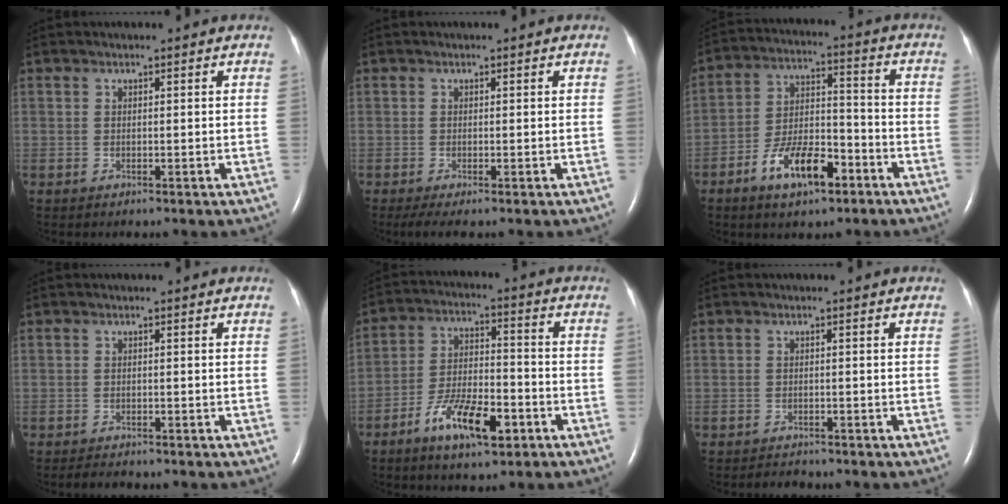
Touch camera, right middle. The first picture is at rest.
{"total": 2.0, "force": [-1.3, 0.2, 1.5], "torque": [-0.034, -0.010, -0.027]}
{"total": 10.7, "force": [-6.0, 4.1, 7.8], "torque": [-0.153, 0.011, -0.102]}
{"total": 1.5, "force": [-1.4, 0.4, 0.4], "torque": [-0.015, -0.006, -0.019]}
{"total": 10.7, "force": [-5.7, 3.5, 8.4], "torque": [-0.163, 0.002, -0.096]}
{"total": 1.4, "force": [-1.4, 0.4, -0.1], "torque": [-0.005, -0.005, -0.018]}